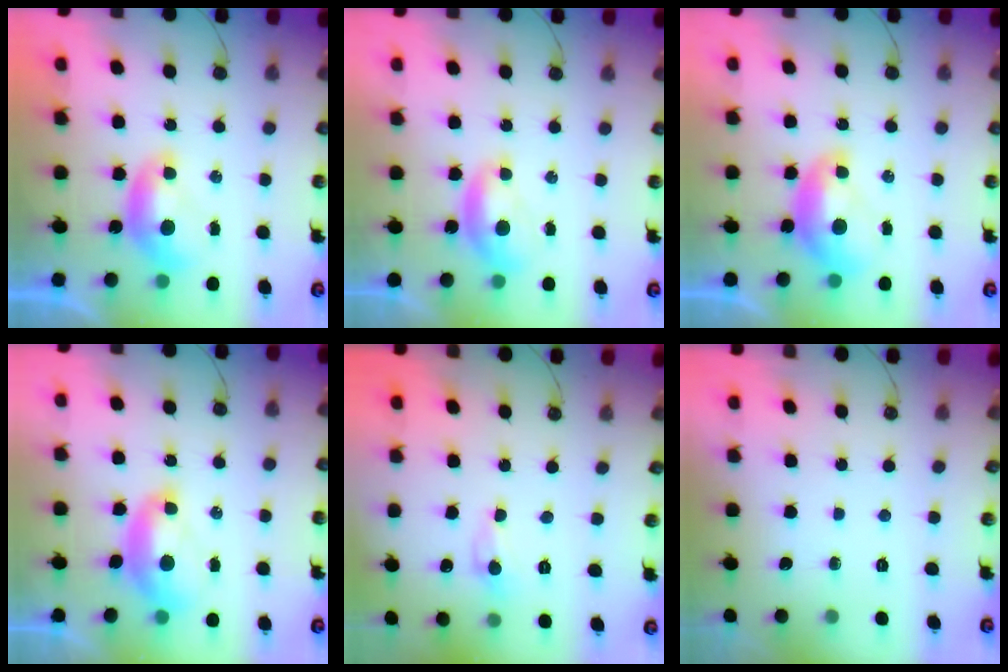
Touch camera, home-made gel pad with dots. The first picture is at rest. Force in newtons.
{"total": 1.1, "press": 0.8, "slide": 0.8}
{"total": 1.8, "press": 1.8, "slide": 0.2}
{"total": 2.1, "press": 2.0, "slide": 0.7}
{"total": 0.0}
{"total": 0.0}